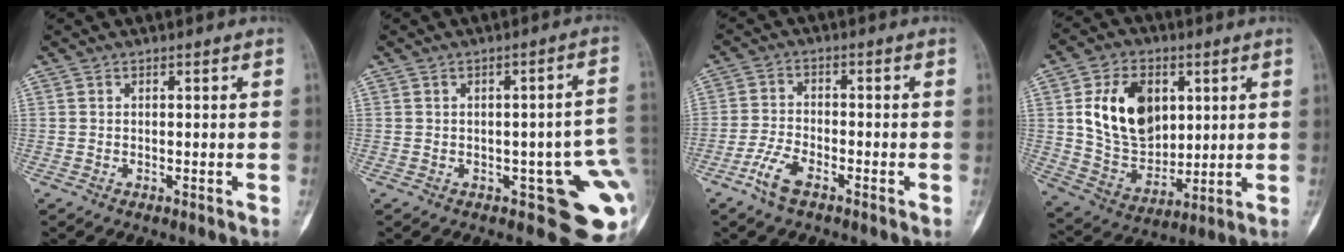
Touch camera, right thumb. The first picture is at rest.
{"total": 11.3, "force": [-2.3, 4.6, 10.0], "torque": [-0.089, 0.004, -0.022]}
{"total": 5.4, "force": [-3.5, 2.1, 3.5], "torque": [-0.074, 0.012, -0.071]}
{"total": 16.7, "force": [4.3, 11.7, 11.2], "torque": [-0.154, -0.019, 0.089]}